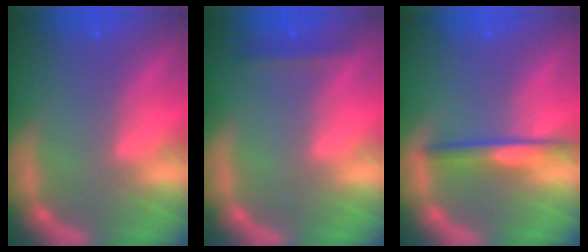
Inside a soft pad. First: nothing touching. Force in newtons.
{"total": 1.4}
{"total": 3.0}